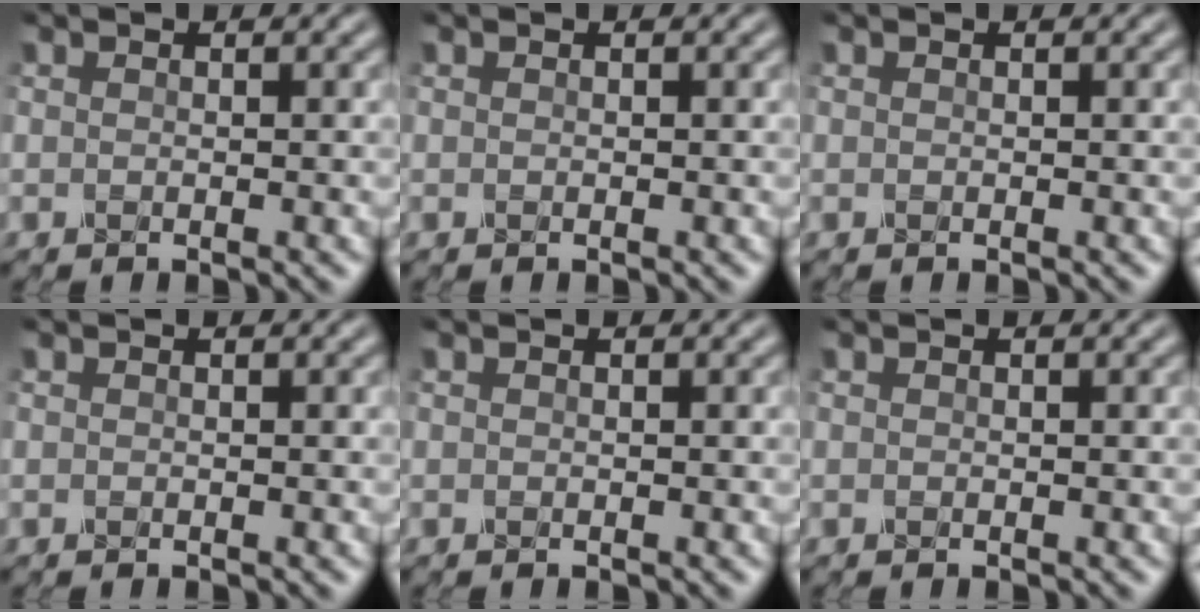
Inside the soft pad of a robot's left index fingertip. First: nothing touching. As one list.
[{"total": 0.0}, {"total": 0.0}, {"total": 0.0}, {"total": 0.0}, {"total": 0.0}]